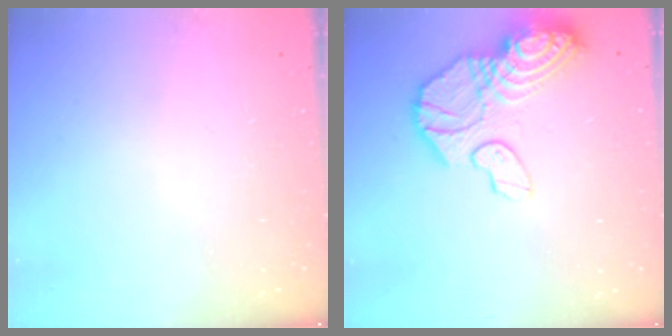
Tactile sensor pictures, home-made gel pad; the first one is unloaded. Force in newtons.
{"total": 17.7, "press": 17.6, "slide": 1.8}